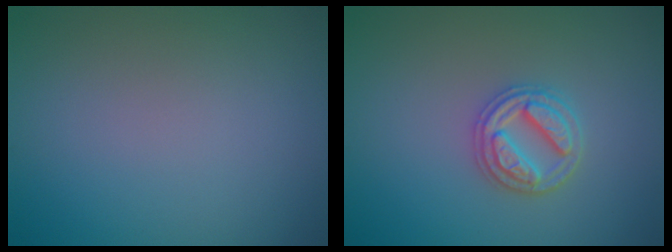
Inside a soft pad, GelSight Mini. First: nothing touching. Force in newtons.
{"total": 3.0, "press": 2.9, "slide": 0.4}